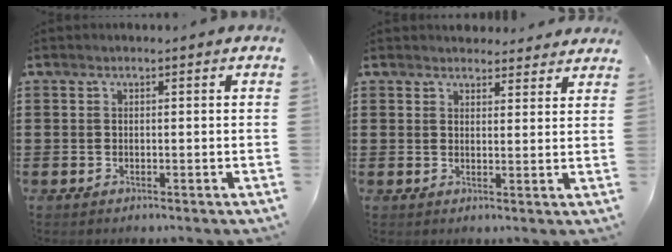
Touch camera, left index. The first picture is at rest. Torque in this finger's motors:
{"motor_torque": [1.19, -0.95, 0.46, 0.04]}